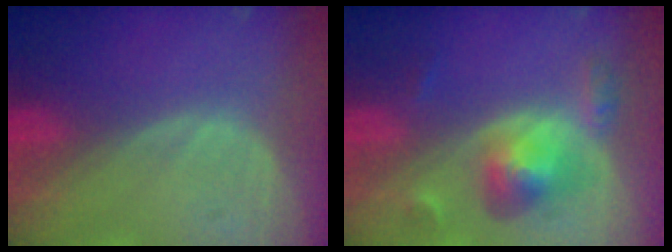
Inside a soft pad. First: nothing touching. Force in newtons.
{"total": 5.9, "press": 5.6, "slide": 1.8}